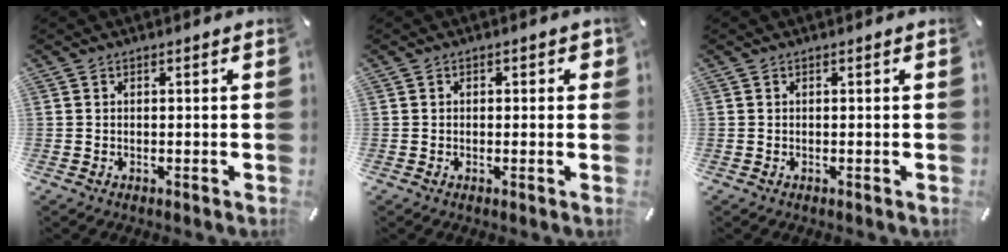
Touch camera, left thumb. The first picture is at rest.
{"total": 1.5, "force": [-0.2, 1.1, 1.0], "torque": [-0.010, 0.004, -0.007]}
{"total": 0.0}